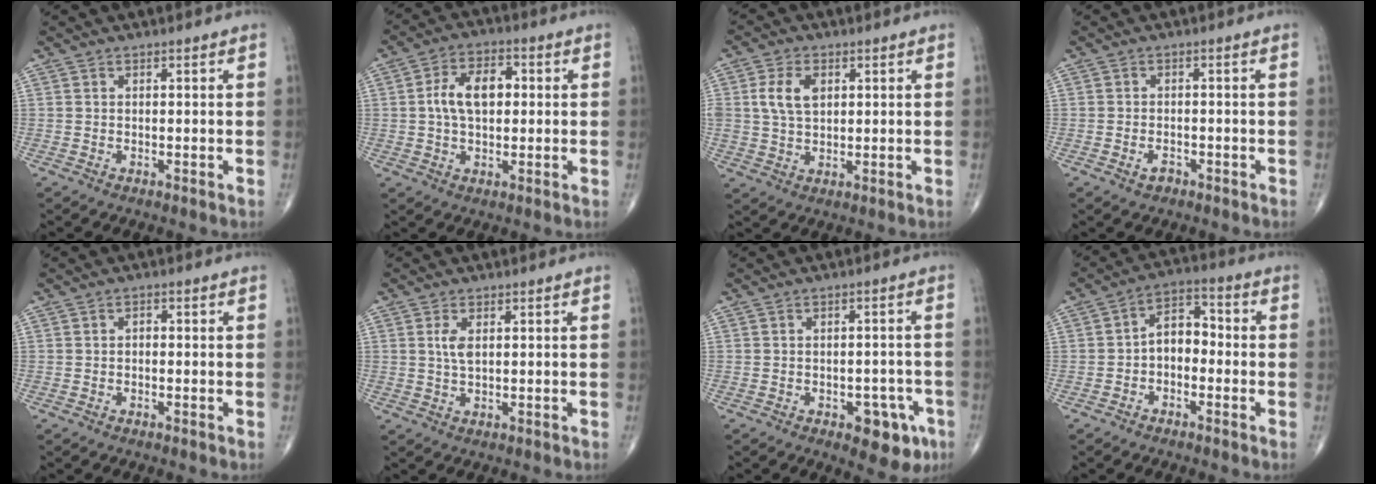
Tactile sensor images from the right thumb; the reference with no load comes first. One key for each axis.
{"total": 9.0, "fx": 0.8, "fy": 5.4, "fz": 7.1, "tx": -0.120, "ty": 0.018, "tz": 0.011}
{"total": 6.6, "fx": 1.7, "fy": 4.2, "fz": 4.8, "tx": -0.089, "ty": -0.001, "tz": 0.033}
{"total": 2.0, "fx": -1.2, "fy": 1.3, "fz": 1.0, "tx": -0.016, "ty": 0.007, "tz": -0.017}
{"total": 0.9, "fx": -0.2, "fy": 0.6, "fz": 0.6, "tx": -0.002, "ty": 0.005, "tz": -0.006}
{"total": 2.8, "fx": 0.7, "fy": 1.2, "fz": 2.4, "tx": -0.047, "ty": -0.001, "tz": 0.017}
{"total": 8.1, "fx": -3.9, "fy": 4.3, "fz": 5.7, "tx": -0.040, "ty": 0.023, "tz": -0.042}
{"total": 6.7, "fx": -1.3, "fy": 4.5, "fz": 4.8, "tx": -0.055, "ty": 0.034, "tz": -0.038}